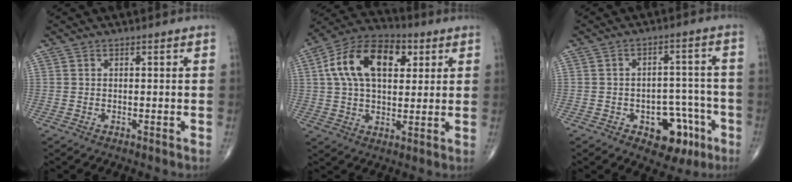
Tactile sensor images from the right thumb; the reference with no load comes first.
{"total": 16.8, "force": [4.7, 9.9, 12.6], "torque": [-0.203, 0.014, 0.073]}
{"total": 10.1, "force": [-4.6, 6.3, 6.4], "torque": [-0.045, 0.039, -0.055]}